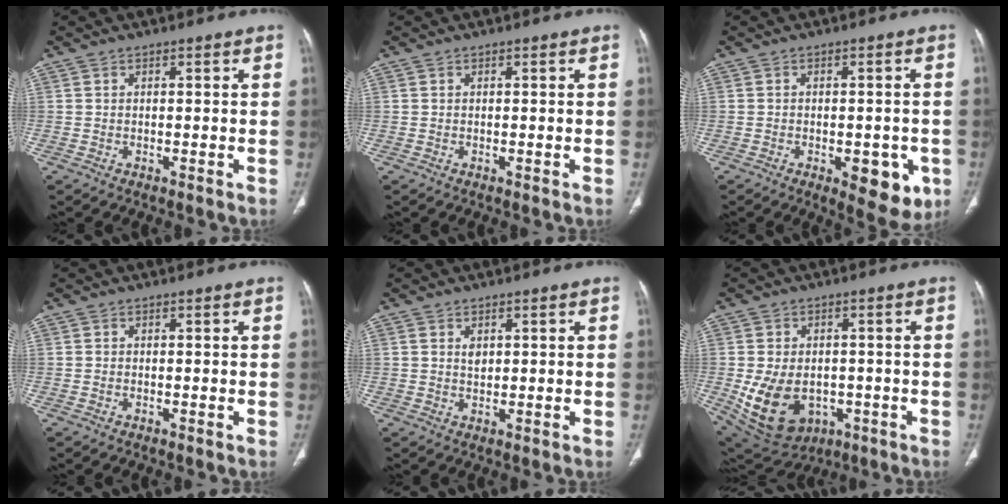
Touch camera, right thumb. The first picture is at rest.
{"total": 0.0}
{"total": 8.5, "force": [-3.1, 4.0, 6.9], "torque": [-0.057, 0.000, -0.029]}
{"total": 0.0}
{"total": 1.6, "force": [0.6, 1.0, 1.1], "torque": [-0.015, -0.005, 0.013]}
{"total": 14.3, "force": [-3.3, 10.5, 9.2], "torque": [-0.161, 0.007, -0.023]}